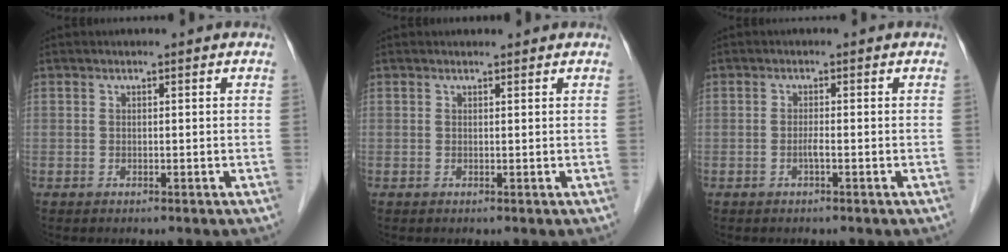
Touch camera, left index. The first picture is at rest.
{"total": 0.9, "force": [0.8, 0.3, 0.1], "torque": [-0.011, 0.003, 0.013]}
{"total": 1.1, "force": [-0.5, 0.0, 1.0], "torque": [-0.021, 0.001, -0.008]}